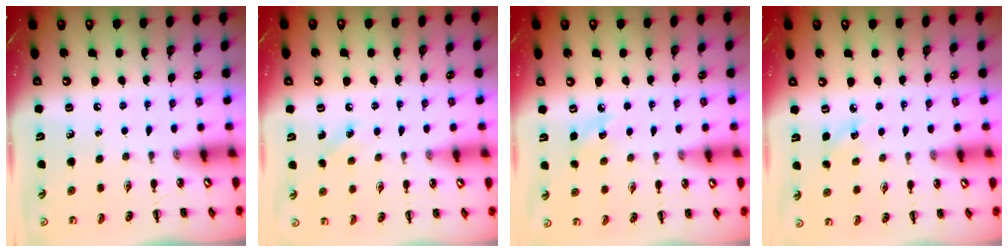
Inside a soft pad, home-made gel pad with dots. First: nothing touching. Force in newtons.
{"total": 4.9, "press": 4.7, "slide": 1.4}
{"total": 5.0, "press": 4.8, "slide": 1.5}
{"total": 3.7, "press": 3.5, "slide": 1.0}